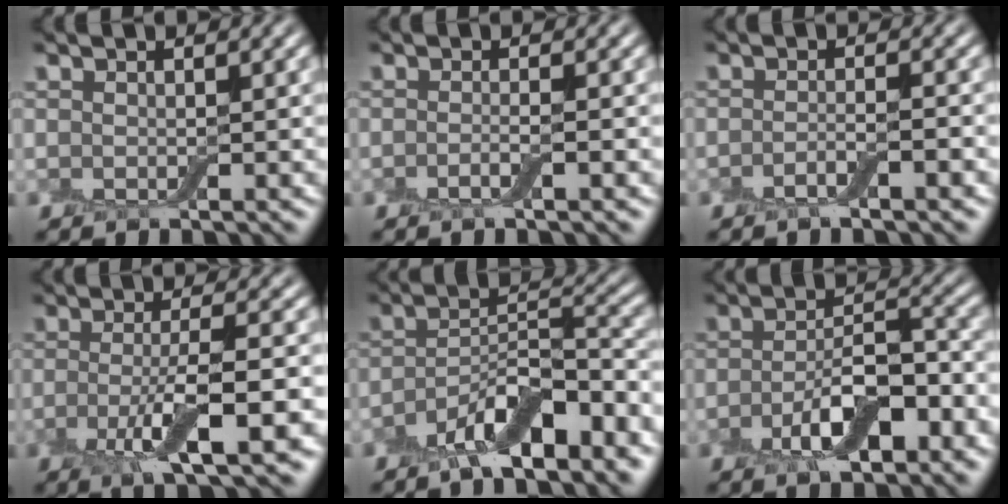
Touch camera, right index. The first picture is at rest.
{"total": 1.4, "force": [-0.6, 0.3, 1.2], "torque": [-0.022, -0.003, -0.015]}
{"total": 1.9, "force": [-1.0, 0.3, 1.5], "torque": [-0.027, 0.003, -0.023]}
{"total": 5.9, "force": [-1.7, 1.2, 5.5], "torque": [-0.101, -0.006, -0.032]}
{"total": 7.7, "force": [-4.5, 2.6, 5.7], "torque": [-0.095, 0.008, -0.078]}
{"total": 6.1, "force": [-2.5, 2.5, 4.9], "torque": [-0.092, 0.005, -0.046]}